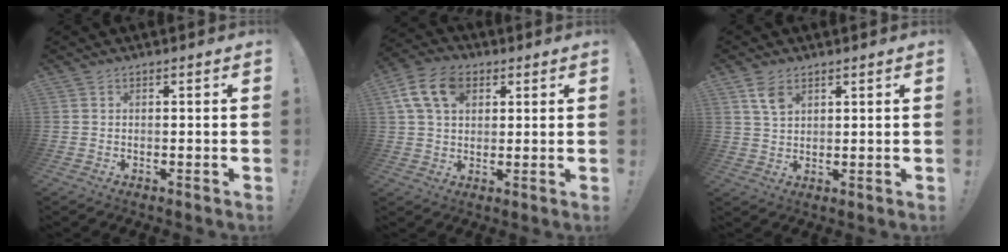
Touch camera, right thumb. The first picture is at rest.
{"total": 12.5, "force": [4.8, 8.6, 7.7], "torque": [-0.137, -0.002, 0.094]}
{"total": 5.0, "force": [2.8, 2.7, 3.2], "torque": [-0.054, -0.011, 0.052]}